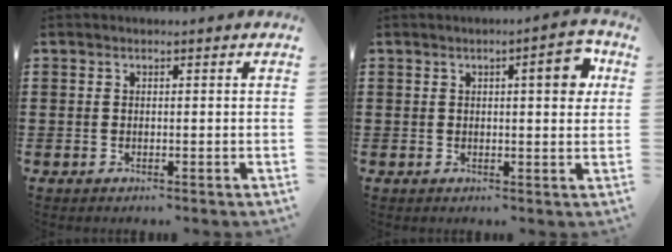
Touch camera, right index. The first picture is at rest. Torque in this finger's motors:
{"motor_torque": [0.64, 0.04, 0.19, 0.05]}